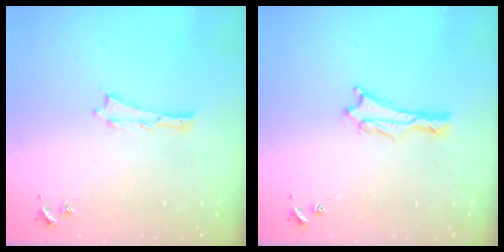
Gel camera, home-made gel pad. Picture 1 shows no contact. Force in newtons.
{"total": 1.9, "press": 1.9, "slide": 0.1}